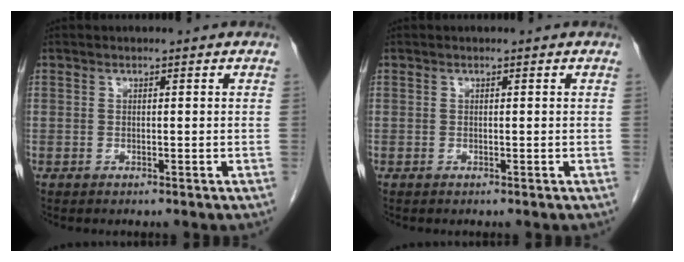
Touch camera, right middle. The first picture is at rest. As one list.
[{"total": 0.0}]